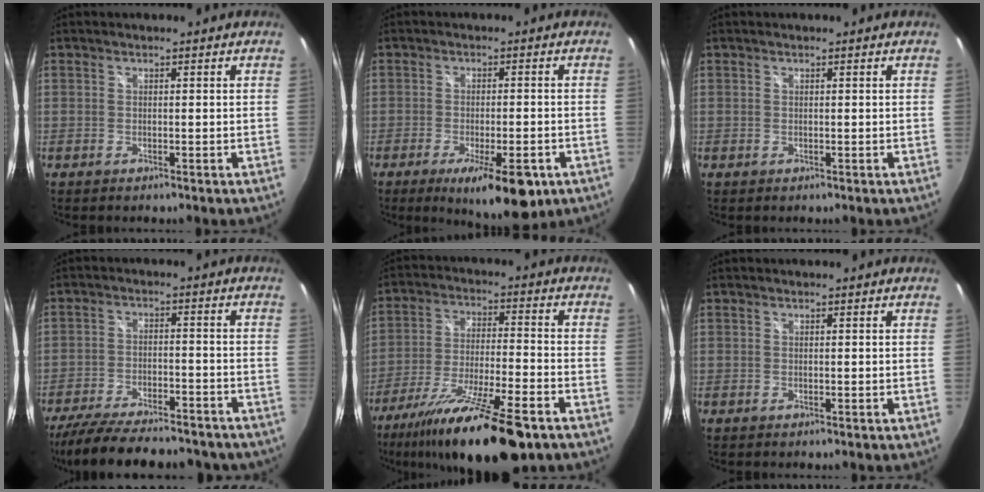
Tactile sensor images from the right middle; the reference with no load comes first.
{"total": 12.0, "force": [-6.8, 3.4, 9.3], "torque": [-0.152, -0.026, -0.094]}
{"total": 0.0}
{"total": 24.1, "force": [-20.2, 7.1, 11.1], "torque": [-0.217, -0.029, -0.279]}
{"total": 21.4, "force": [-15.4, 3.6, 14.4], "torque": [-0.269, -0.048, -0.256]}
{"total": 0.0}